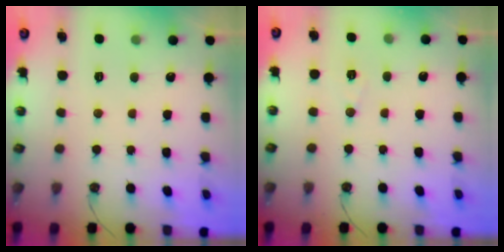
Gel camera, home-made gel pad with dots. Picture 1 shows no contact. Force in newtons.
{"total": 6.1, "press": 4.1, "slide": 4.5}